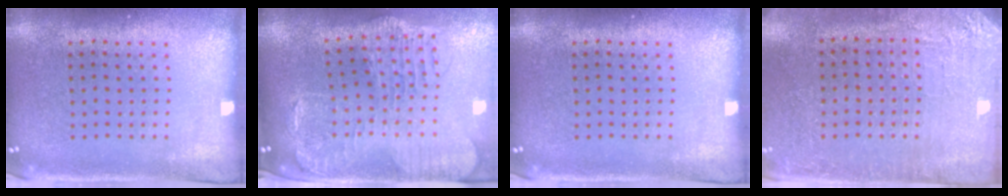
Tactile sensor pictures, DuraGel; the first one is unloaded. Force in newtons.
{"total": 2.2, "press": 2.0, "slide": 1.0}
{"total": 0.0}
{"total": 2.8, "press": 2.7, "slide": 0.6}